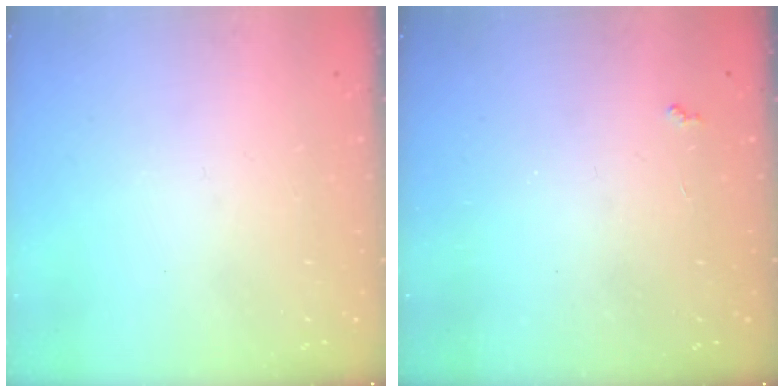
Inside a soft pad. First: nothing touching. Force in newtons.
{"total": 2.7, "press": 2.6, "slide": 0.4}